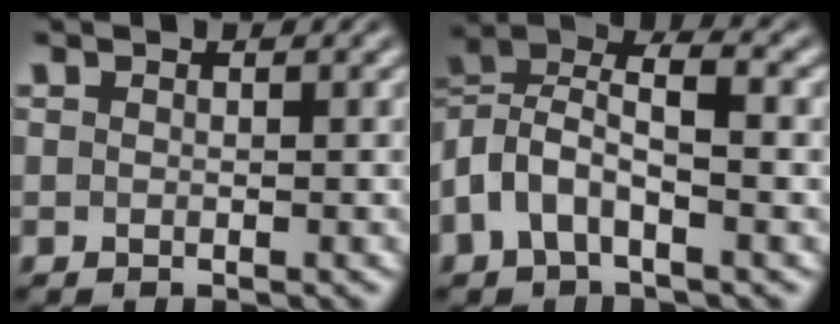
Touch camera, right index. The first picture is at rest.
{"total": 9.1, "force": [1.5, 6.4, 6.3], "torque": [-0.136, -0.004, 0.015]}